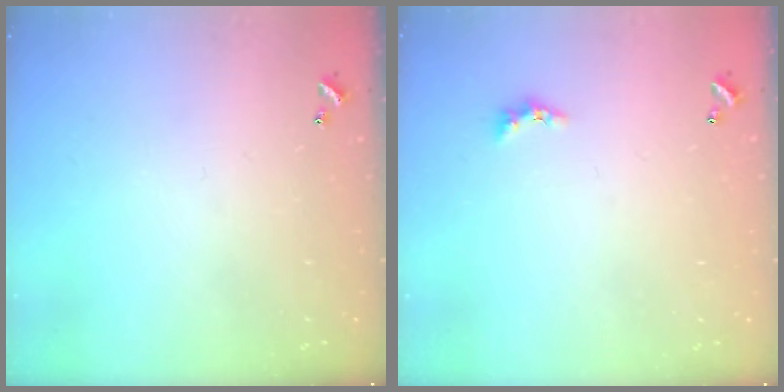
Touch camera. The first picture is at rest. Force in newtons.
{"total": 2.5, "press": 2.5, "slide": 0.6}